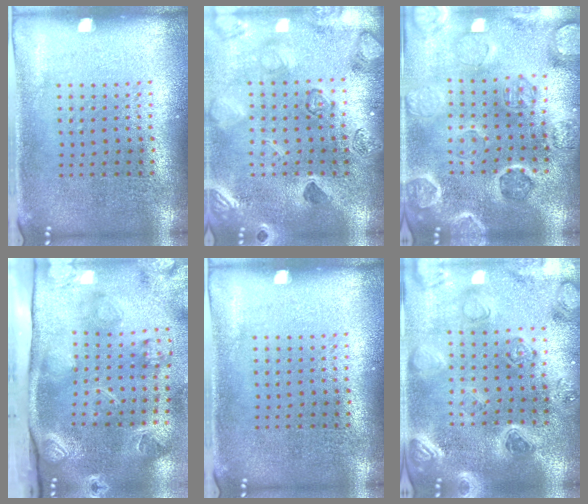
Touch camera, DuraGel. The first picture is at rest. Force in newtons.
{"total": 2.4, "press": 2.4, "slide": 0.4}
{"total": 2.7, "press": 2.7, "slide": 0.2}
{"total": 4.5, "press": 3.2, "slide": 3.2}
{"total": 0.0}
{"total": 2.3, "press": 2.3, "slide": 0.2}